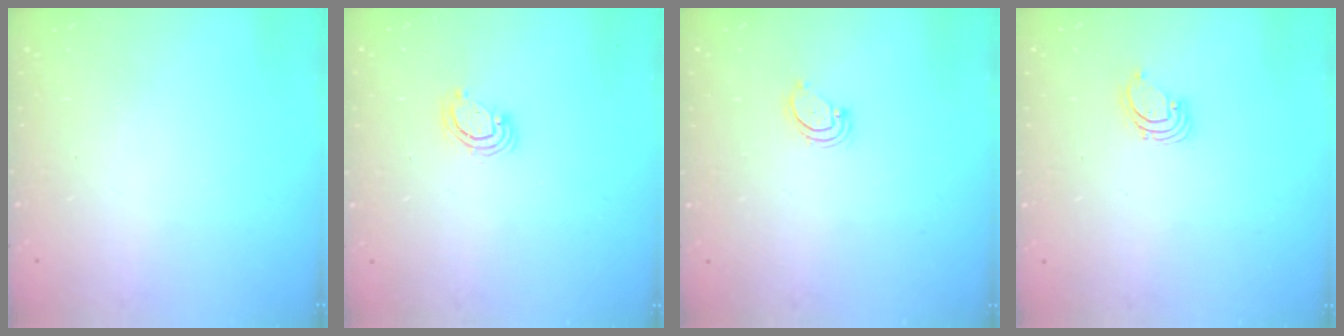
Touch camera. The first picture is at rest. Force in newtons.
{"total": 4.0, "press": 4.0, "slide": 0.3}
{"total": 3.0, "press": 3.0, "slide": 0.4}
{"total": 1.4, "press": 1.4, "slide": 0.1}